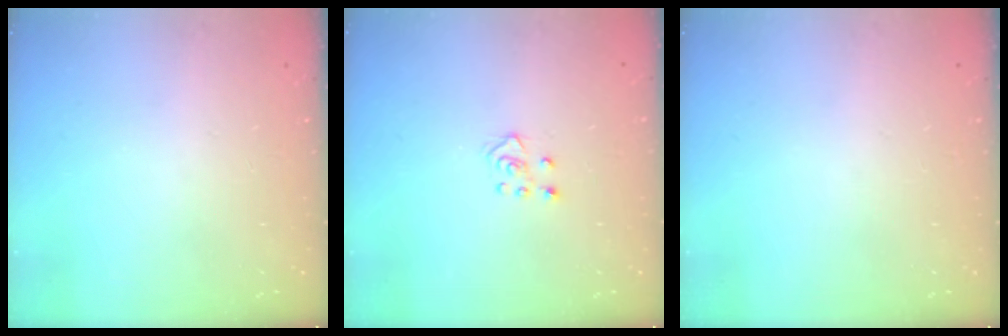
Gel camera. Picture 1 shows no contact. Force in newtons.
{"total": 4.3, "press": 4.2, "slide": 0.5}
{"total": 0.0}